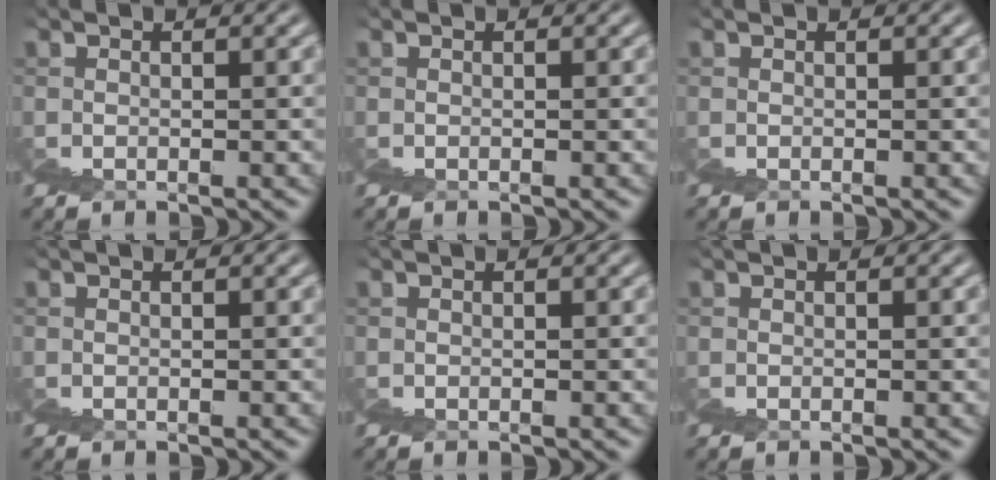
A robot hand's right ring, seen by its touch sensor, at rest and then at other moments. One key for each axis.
{"total": 0.0}
{"total": 0.0}
{"total": 0.0}
{"total": 0.0}
{"total": 0.0}